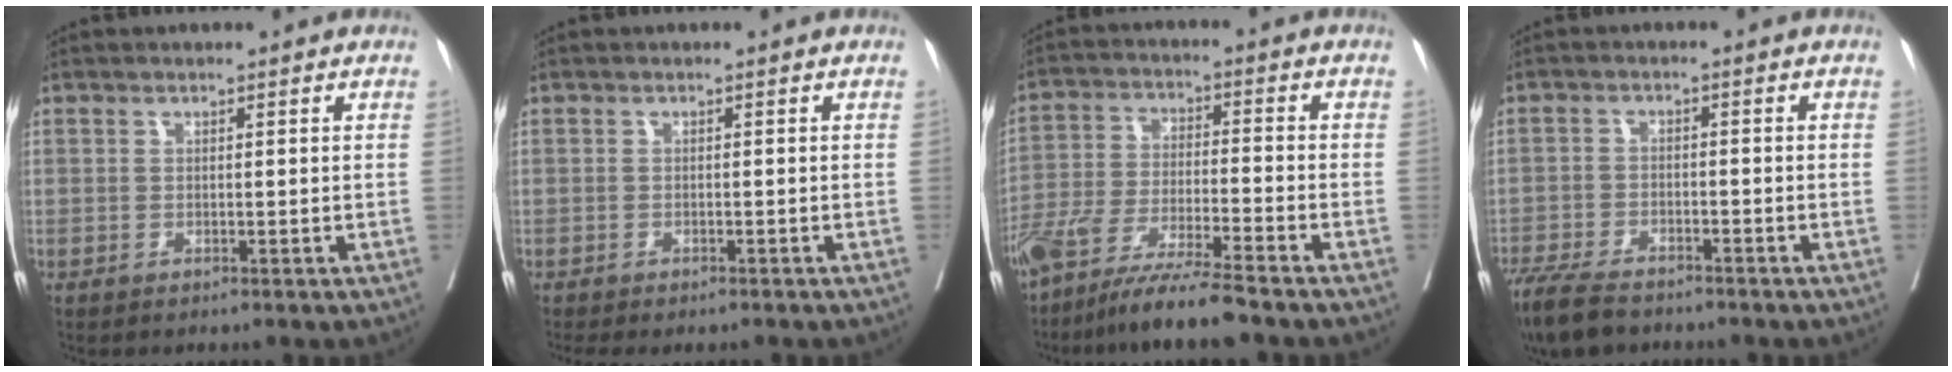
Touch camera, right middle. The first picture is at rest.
{"total": 3.2, "force": [-2.7, 1.2, 1.2], "torque": [-0.009, -0.007, -0.036]}
{"total": 10.9, "force": [-8.9, -0.3, 6.3], "torque": [-0.111, -0.031, -0.162]}
{"total": 8.6, "force": [-7.1, 2.4, 4.1], "torque": [-0.075, -0.019, -0.123]}